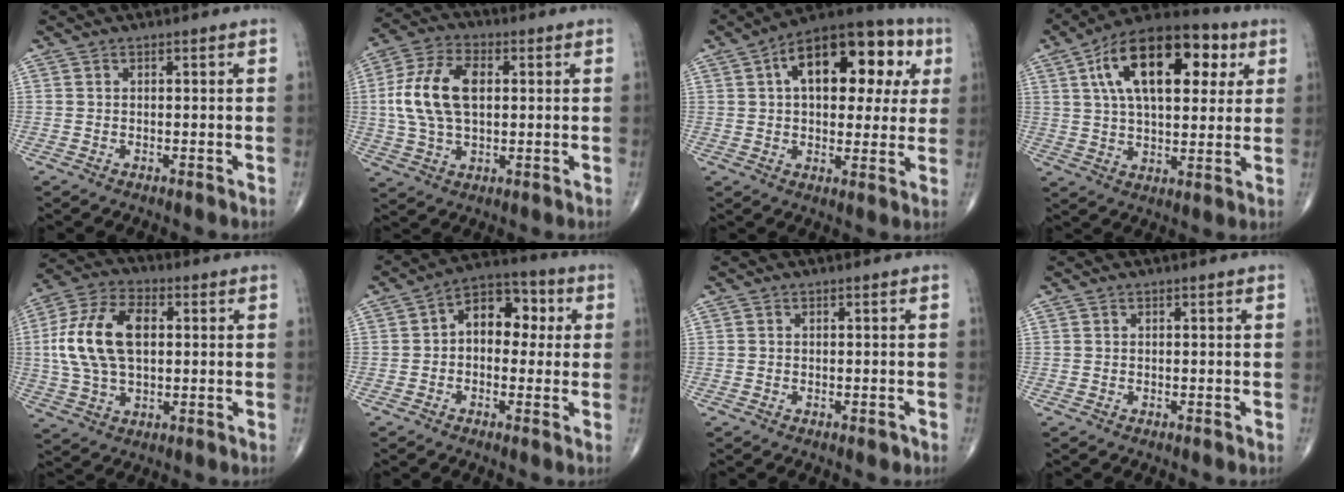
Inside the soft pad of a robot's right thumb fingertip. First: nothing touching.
{"total": 13.8, "force": [1.5, 8.0, 11.1], "torque": [-0.222, 0.015, 0.027]}
{"total": 20.6, "force": [5.9, 11.1, 16.4], "torque": [-0.194, 0.027, 0.077]}
{"total": 21.4, "force": [7.0, 11.0, 17.0], "torque": [-0.249, 0.010, 0.105]}
{"total": 15.9, "force": [1.8, 9.3, 12.8], "torque": [-0.251, 0.017, 0.030]}
{"total": 10.2, "force": [1.2, 6.9, 7.4], "torque": [-0.068, 0.033, 0.007]}
{"total": 0.8, "force": [-0.4, 0.5, 0.5], "torque": [-0.004, 0.000, -0.005]}
{"total": 0.0}